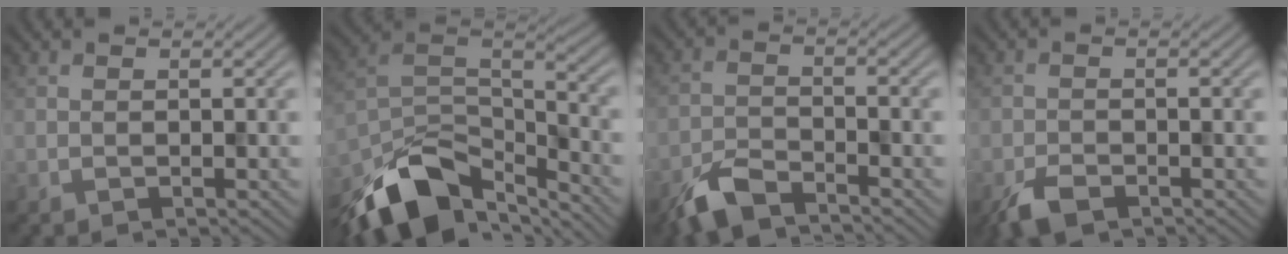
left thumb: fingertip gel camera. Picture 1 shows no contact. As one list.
[{"total": 13.3, "force": [-8.7, 6.1, 7.9], "torque": [-0.166, -0.020, -0.167]}, {"total": 5.2, "force": [-4.3, 1.5, 2.6], "torque": [-0.054, -0.006, -0.095]}, {"total": 3.4, "force": [-2.4, 1.5, 1.9], "torque": [-0.041, -0.007, -0.051]}]